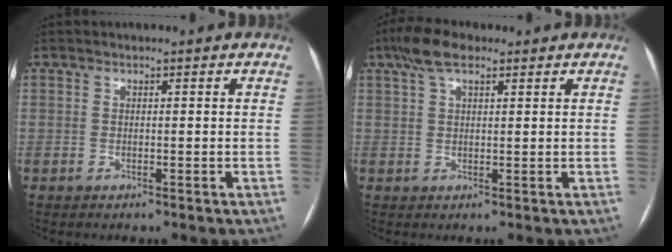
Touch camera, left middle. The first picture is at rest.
{"total": 5.4, "force": [3.5, 1.9, 3.7], "torque": [-0.082, 0.024, 0.065]}